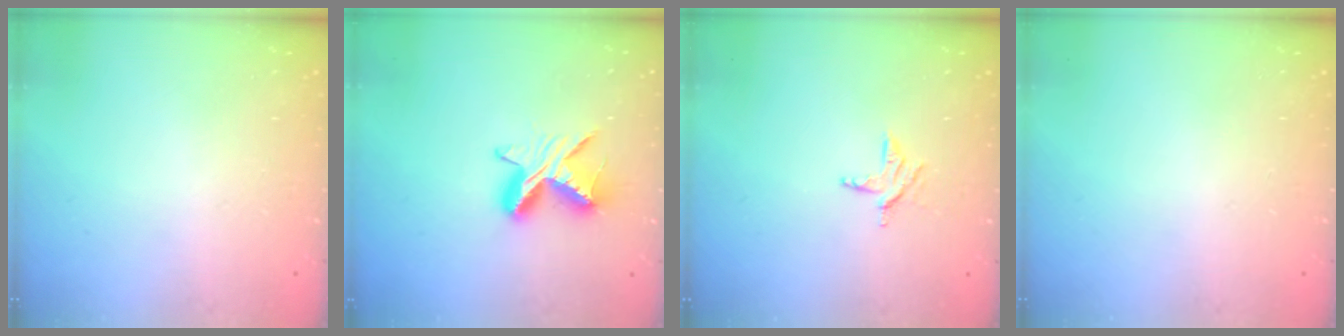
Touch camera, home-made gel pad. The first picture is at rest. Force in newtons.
{"total": 9.0, "press": 9.0, "slide": 0.2}
{"total": 4.9, "press": 4.8, "slide": 0.4}
{"total": 0.0}